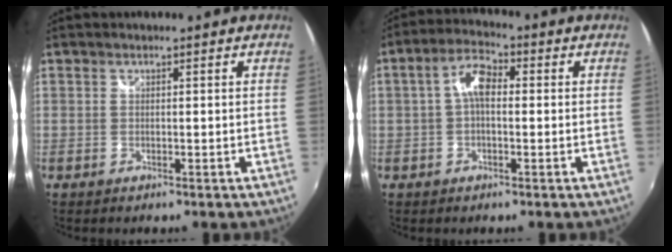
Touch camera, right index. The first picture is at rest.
{"total": 5.7, "force": [0.2, 2.9, 4.9], "torque": [-0.094, 0.020, 0.002]}